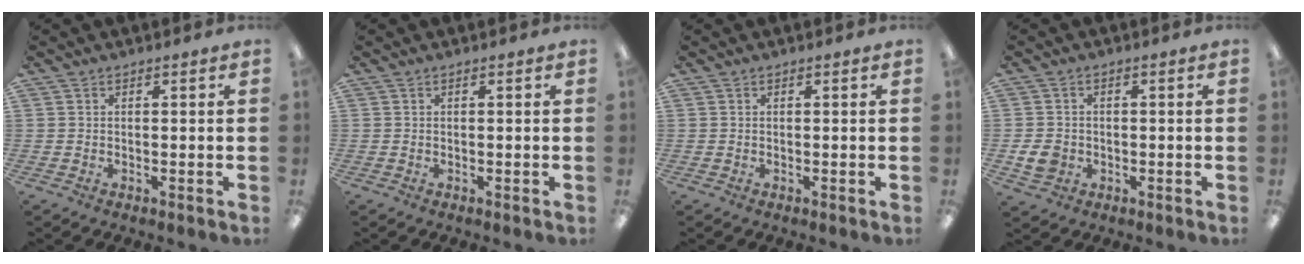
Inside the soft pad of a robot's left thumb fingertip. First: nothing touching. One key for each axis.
{"total": 0.0}
{"total": 0.0}
{"total": 4.7, "fx": -0.9, "fy": 4.1, "fz": 2.2, "tx": -0.034, "ty": -0.002, "tz": -0.019}